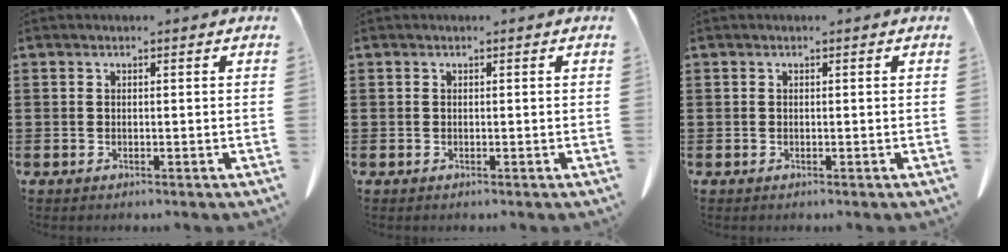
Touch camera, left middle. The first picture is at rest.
{"total": 0.0}
{"total": 0.0}